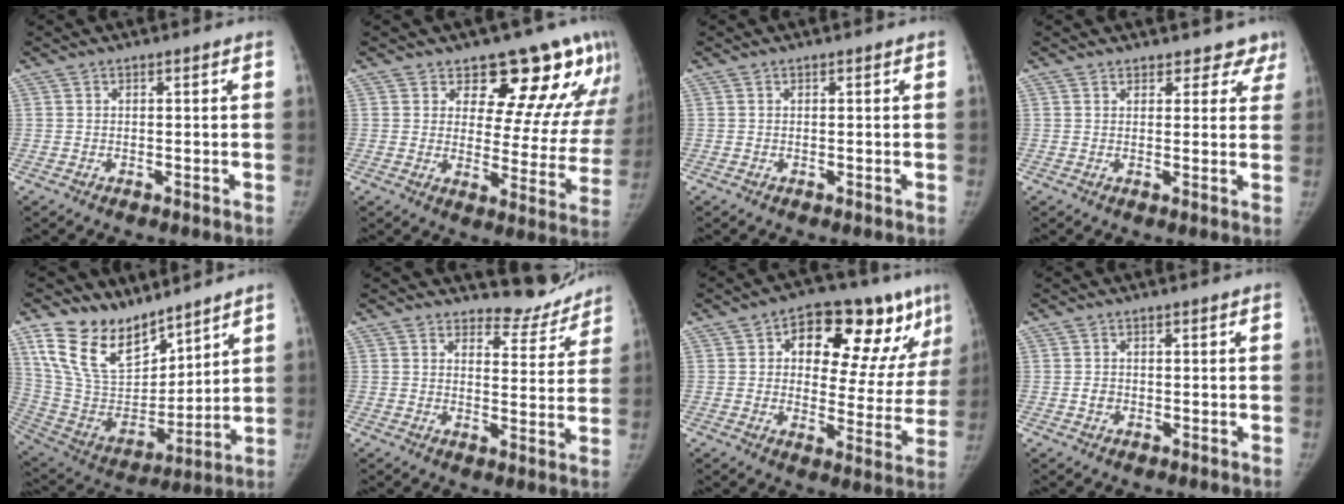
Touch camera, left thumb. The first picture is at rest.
{"total": 17.9, "force": [13.3, 8.3, 8.8], "torque": [-0.050, -0.077, 0.151]}
{"total": 0.0}
{"total": 5.7, "force": [4.9, 2.9, -0.1], "torque": [0.054, -0.019, 0.037]}
{"total": 18.3, "force": [13.2, 9.5, 8.3], "torque": [-0.110, -0.064, 0.265]}
{"total": 7.4, "force": [7.0, 2.4, 0.0], "torque": [0.030, -0.069, 0.089]}
{"total": 22.1, "force": [10.2, 10.6, 16.4], "torque": [-0.174, -0.006, 0.145]}
{"total": 1.6, "force": [-0.1, 1.4, 0.7], "torque": [-0.007, 0.003, 0.000]}